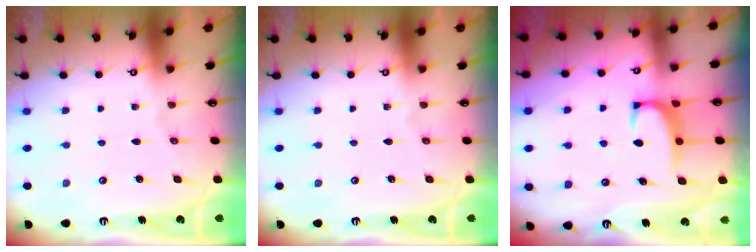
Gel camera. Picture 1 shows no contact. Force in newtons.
{"total": 0.0}
{"total": 2.1, "press": 2.1, "slide": 0.6}